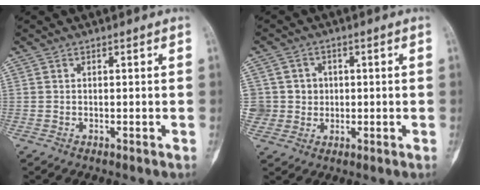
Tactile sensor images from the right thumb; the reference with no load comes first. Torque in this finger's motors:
{"motor_torque": [-0.22, -0.09, 0.12, -0.02, 0.02]}